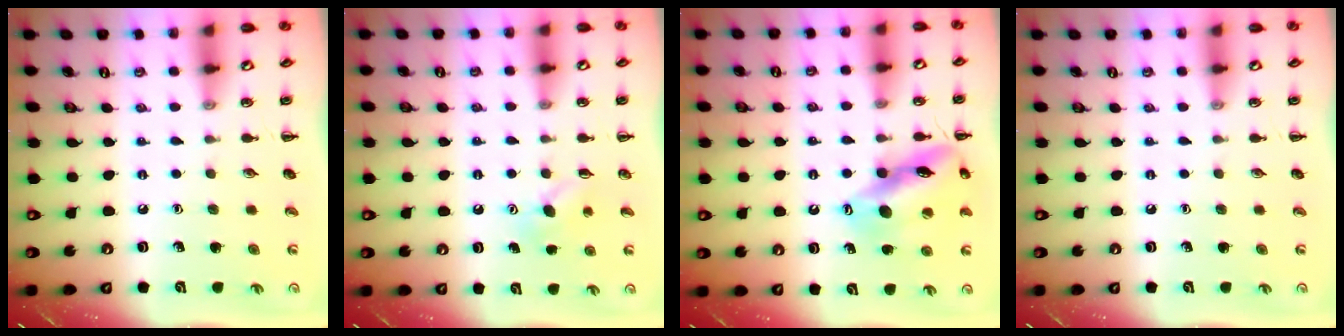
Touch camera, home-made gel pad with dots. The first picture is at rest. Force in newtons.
{"total": 3.9, "press": 3.7, "slide": 1.1}
{"total": 15.3, "press": 15.2, "slide": 2.2}
{"total": 0.0}